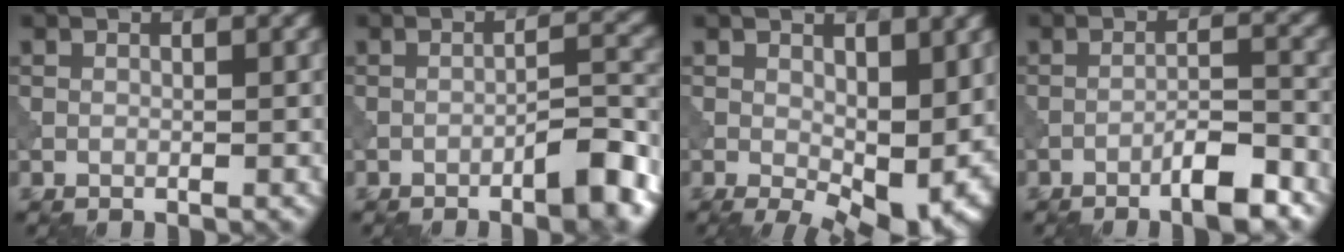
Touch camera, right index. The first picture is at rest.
{"total": 4.6, "force": [-2.7, 0.8, 3.6], "torque": [-0.053, 0.012, -0.045]}
{"total": 8.1, "force": [-0.1, 4.5, 6.8], "torque": [-0.093, -0.023, 0.013]}
{"total": 4.1, "force": [-2.7, 0.6, 3.0], "torque": [-0.048, 0.010, -0.049]}